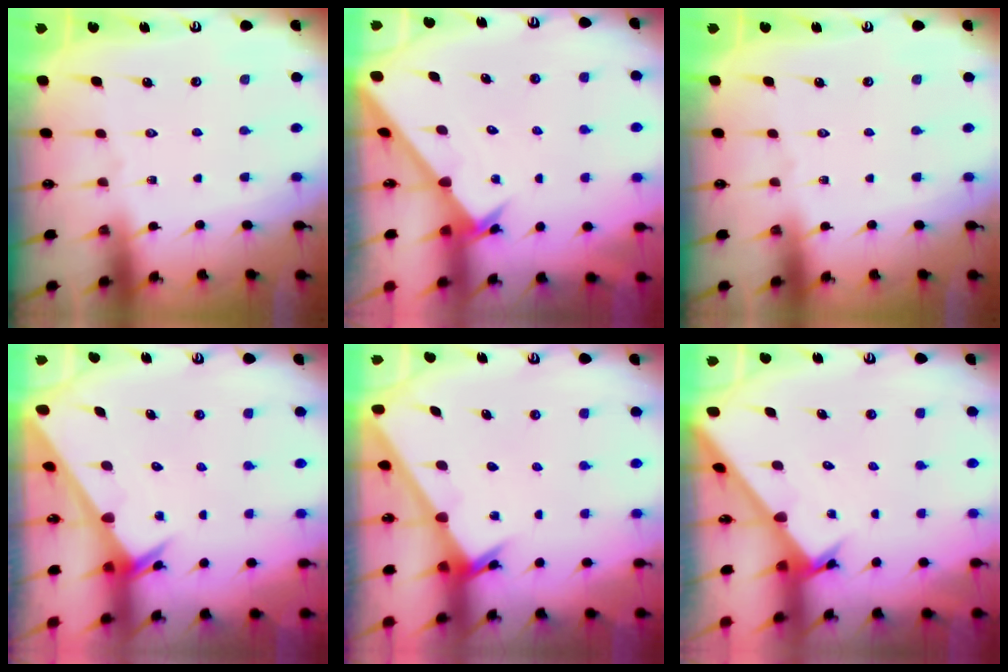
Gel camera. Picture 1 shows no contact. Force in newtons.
{"total": 2.5, "press": 2.5, "slide": 0.2}
{"total": 0.0}
{"total": 2.5, "press": 2.5, "slide": 0.1}
{"total": 2.4, "press": 2.4, "slide": 0.2}
{"total": 2.4, "press": 2.4, "slide": 0.1}